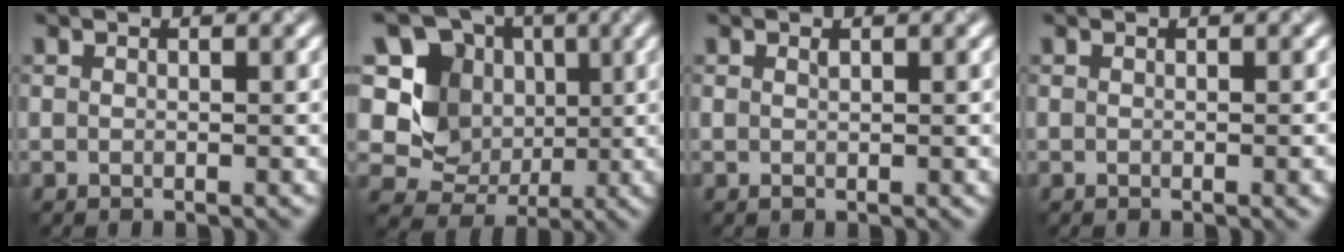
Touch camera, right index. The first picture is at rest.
{"total": 9.9, "force": [2.1, 8.5, 4.5], "torque": [-0.094, 0.021, 0.013]}
{"total": 0.0}
{"total": 1.5, "force": [-0.2, 0.6, 1.4], "torque": [-0.009, 0.000, -0.002]}